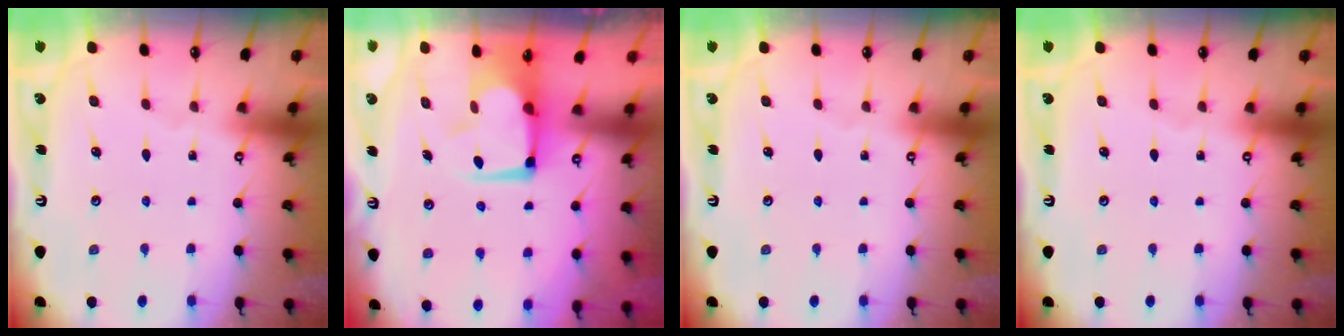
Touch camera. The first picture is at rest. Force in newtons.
{"total": 6.1, "press": 5.9, "slide": 1.3}
{"total": 0.0}
{"total": 0.0}